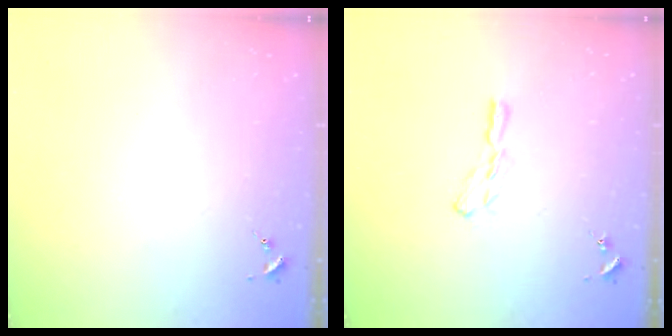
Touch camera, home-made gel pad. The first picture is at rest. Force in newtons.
{"total": 5.8, "press": 5.8, "slide": 0.5}